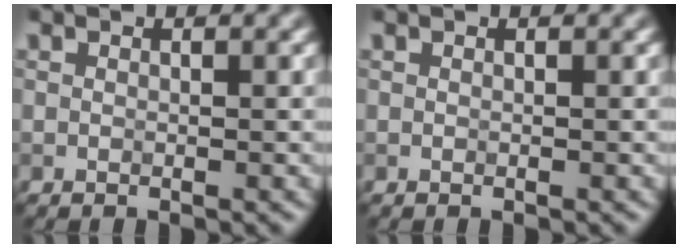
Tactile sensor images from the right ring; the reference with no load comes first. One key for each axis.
{"total": 0.0}